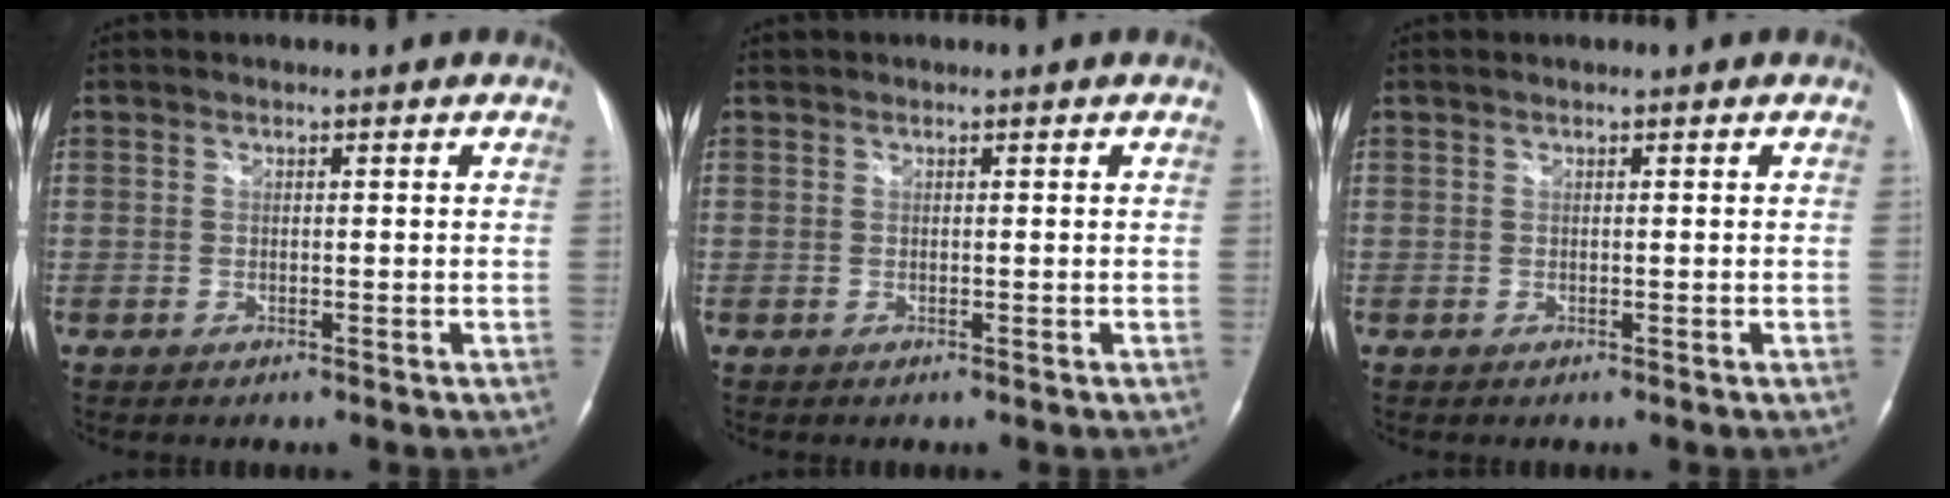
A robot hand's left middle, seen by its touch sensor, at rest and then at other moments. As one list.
[{"total": 0.0}, {"total": 0.0}]